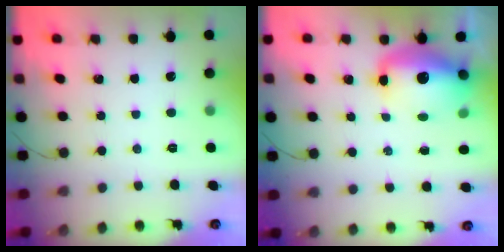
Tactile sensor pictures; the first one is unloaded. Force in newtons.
{"total": 12.3, "press": 11.8, "slide": 3.4}